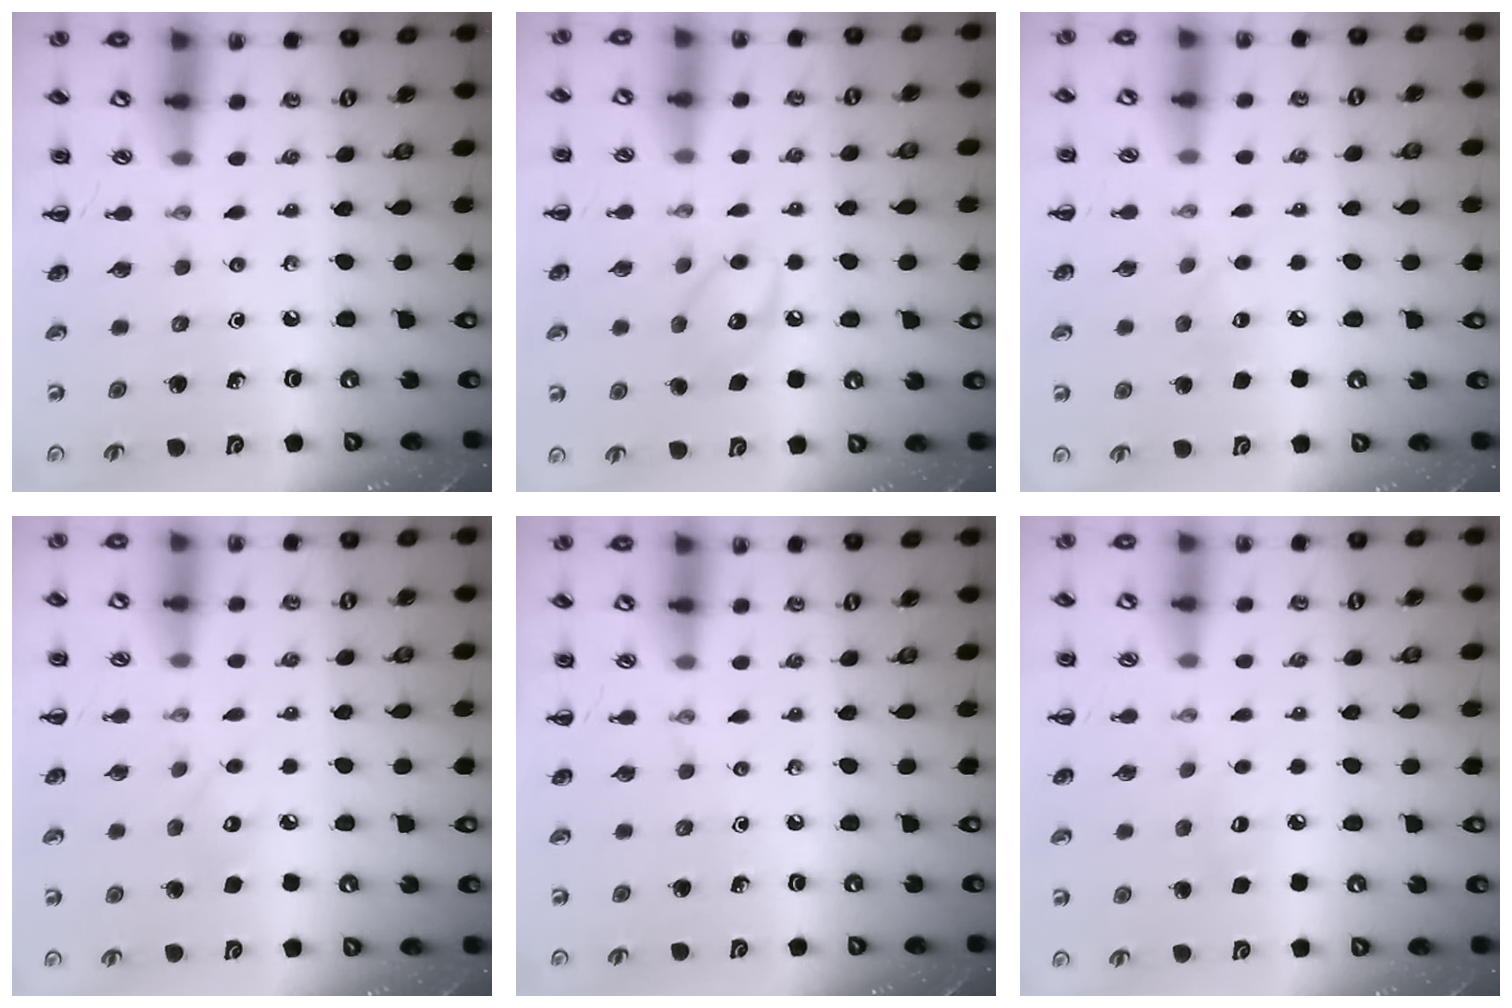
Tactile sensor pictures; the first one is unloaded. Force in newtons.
{"total": 9.6, "press": 9.5, "slide": 0.9}
{"total": 5.5, "press": 5.4, "slide": 1.3}
{"total": 5.7, "press": 5.6, "slide": 1.2}
{"total": 0.0}
{"total": 5.4, "press": 5.1, "slide": 1.5}